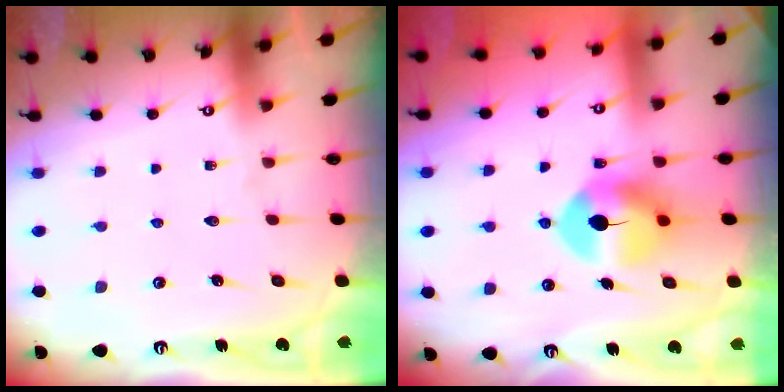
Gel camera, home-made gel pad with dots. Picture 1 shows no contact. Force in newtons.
{"total": 9.4, "press": 9.3, "slide": 1.3}